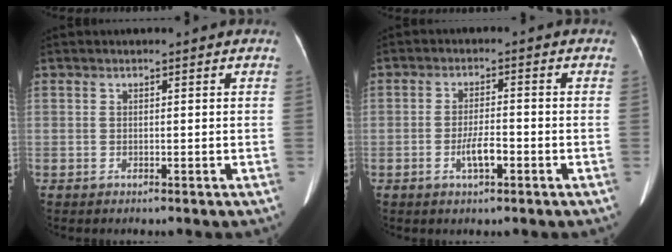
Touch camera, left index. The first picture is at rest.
{"total": 3.8, "force": [-1.7, 0.9, 3.3], "torque": [-0.064, 0.002, -0.030]}